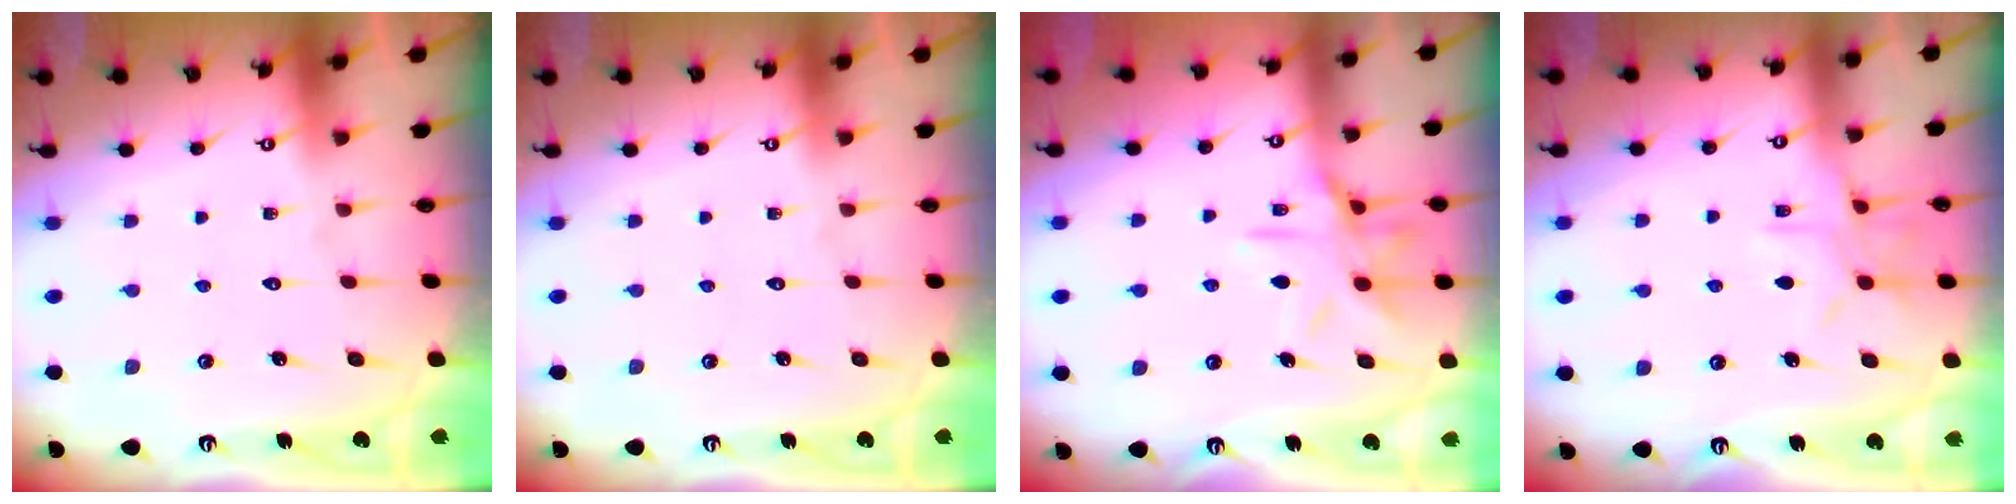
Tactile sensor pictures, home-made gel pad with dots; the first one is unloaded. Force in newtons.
{"total": 0.0}
{"total": 12.6, "press": 12.6, "slide": 1.0}
{"total": 7.4, "press": 7.4, "slide": 0.5}